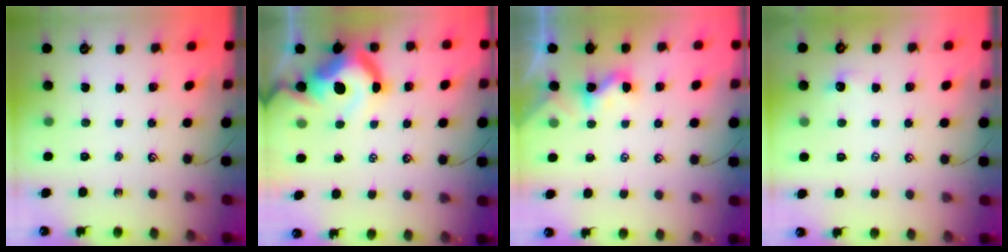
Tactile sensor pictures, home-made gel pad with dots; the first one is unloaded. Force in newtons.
{"total": 14.9, "press": 14.7, "slide": 2.3}
{"total": 2.3, "press": 2.3, "slide": 0.2}
{"total": 1.6, "press": 1.6, "slide": 0.4}